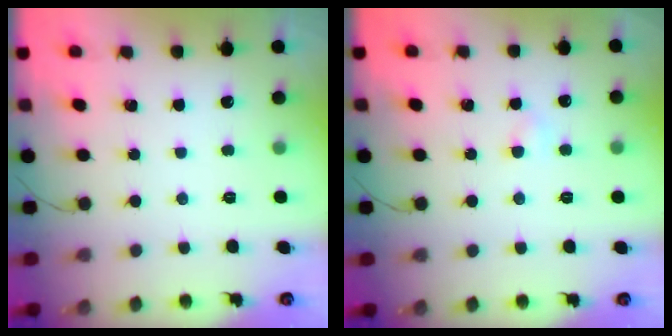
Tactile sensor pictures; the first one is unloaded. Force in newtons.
{"total": 2.7, "press": 2.6, "slide": 0.9}